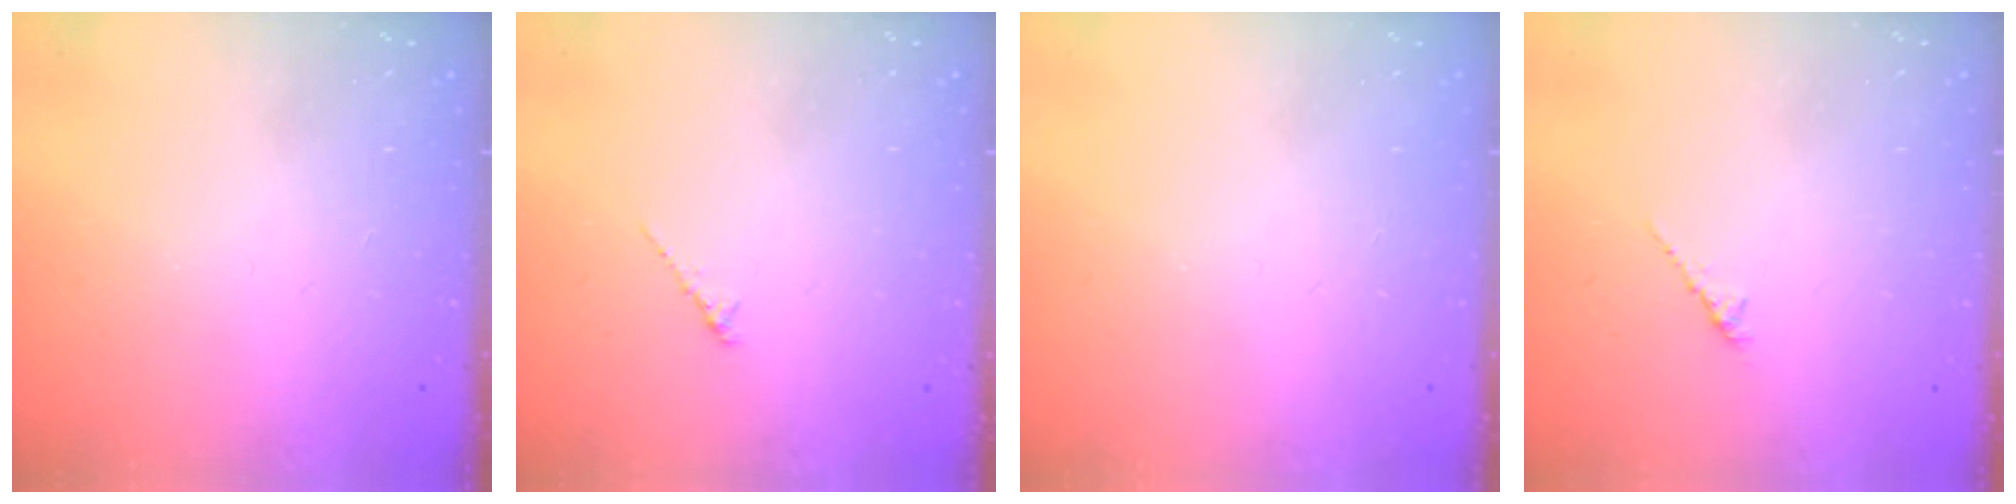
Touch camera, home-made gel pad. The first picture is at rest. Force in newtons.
{"total": 1.2, "press": 1.1, "slide": 0.4}
{"total": 0.0}
{"total": 2.0, "press": 2.0, "slide": 0.6}